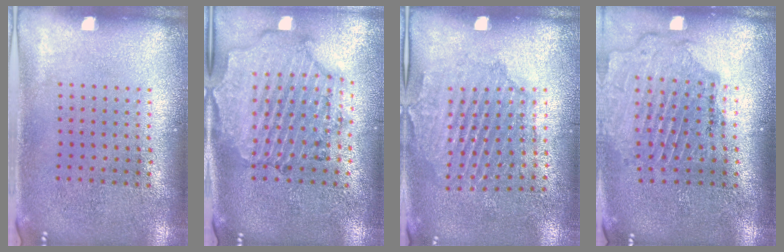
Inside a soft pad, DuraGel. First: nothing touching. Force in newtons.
{"total": 1.7, "press": 1.6, "slide": 0.3}
{"total": 1.5, "press": 1.5, "slide": 0.4}
{"total": 1.6, "press": 1.6, "slide": 0.2}